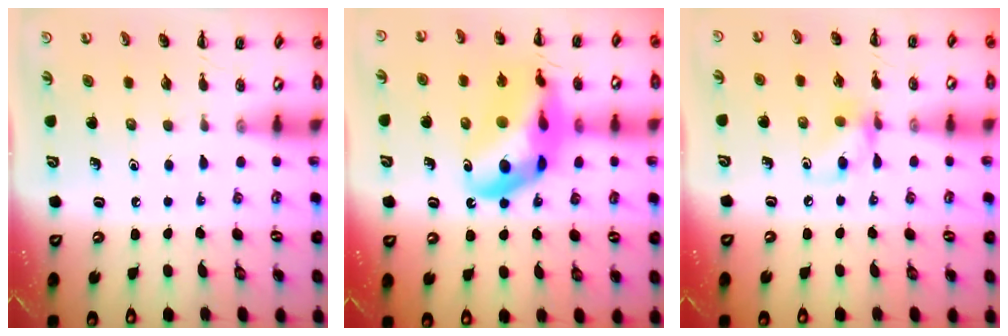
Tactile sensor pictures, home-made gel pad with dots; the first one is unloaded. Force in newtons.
{"total": 19.0, "press": 18.5, "slide": 4.2}
{"total": 8.1, "press": 8.0, "slide": 1.3}